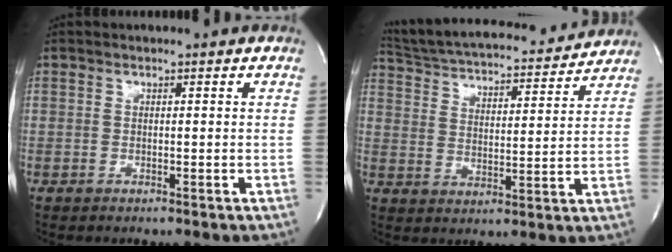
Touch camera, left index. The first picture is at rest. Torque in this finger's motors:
{"motor_torque": [0.30, -0.51, 0.06, 0.00]}